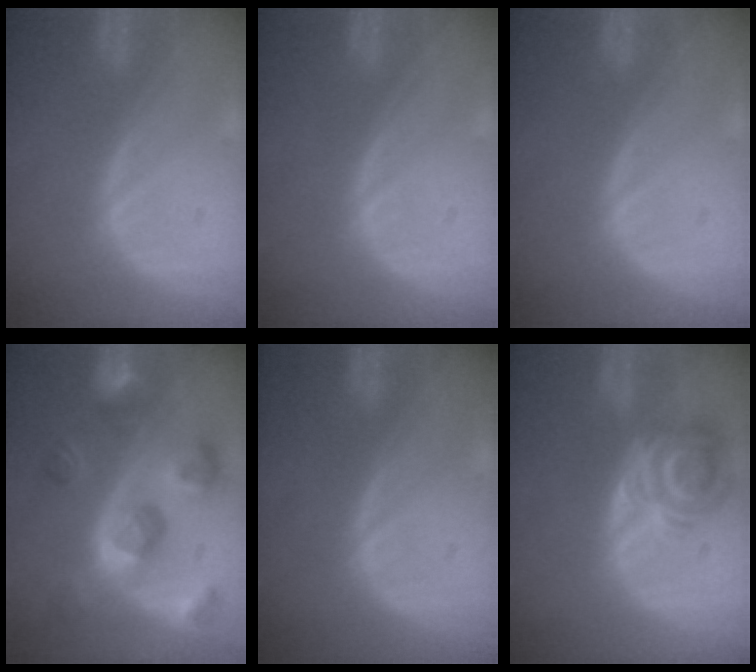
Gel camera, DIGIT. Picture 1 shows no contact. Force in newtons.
{"total": 0.0}
{"total": 0.0}
{"total": 9.8, "press": 8.8, "slide": 4.4}
{"total": 0.0}
{"total": 5.6, "press": 5.6, "slide": 0.5}